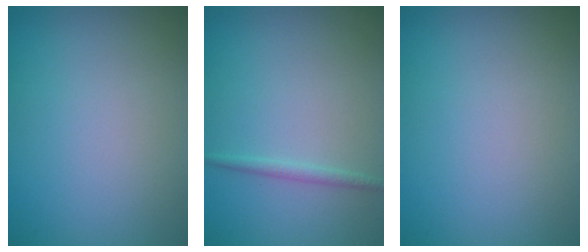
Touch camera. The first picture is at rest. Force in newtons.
{"total": 0.9, "press": 0.9, "slide": 0.0}
{"total": 0.0}